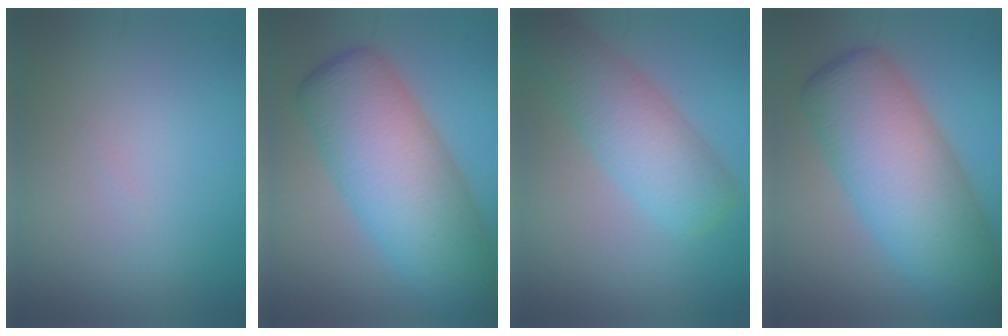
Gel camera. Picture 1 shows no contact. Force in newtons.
{"total": 11.7, "press": 11.7, "slide": 0.1}
{"total": 6.2, "press": 6.2, "slide": 0.2}
{"total": 11.7, "press": 11.7, "slide": 0.1}